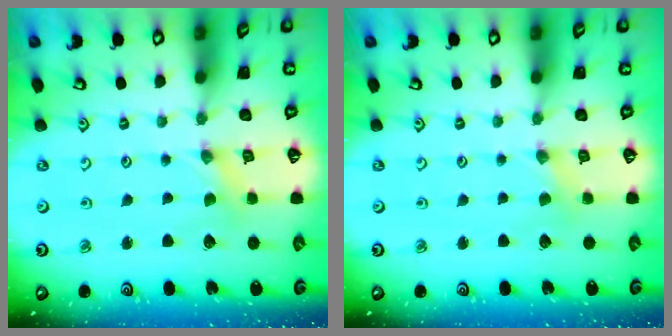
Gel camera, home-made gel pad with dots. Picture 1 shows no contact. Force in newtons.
{"total": 1.7, "press": 1.6, "slide": 0.4}